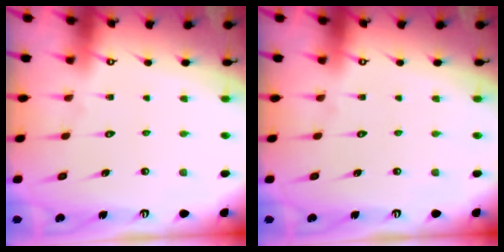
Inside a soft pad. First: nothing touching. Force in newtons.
{"total": 0.0}